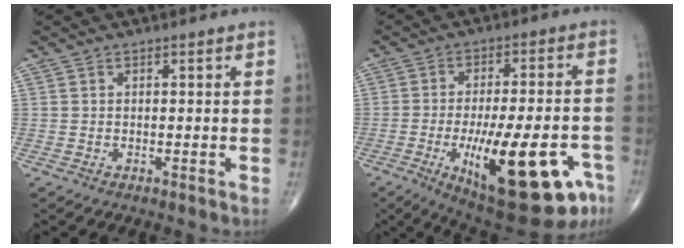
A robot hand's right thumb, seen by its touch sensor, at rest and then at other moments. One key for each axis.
{"total": 21.3, "fx": -8.0, "fy": 7.3, "fz": 18.3, "tx": -0.227, "ty": 0.008, "tz": -0.095}